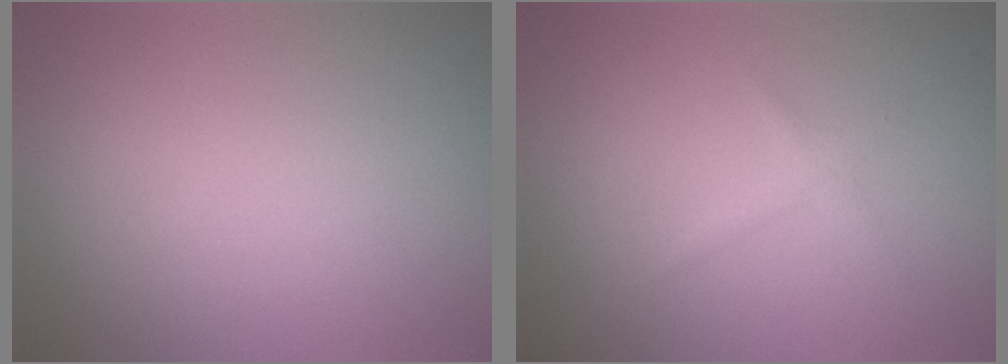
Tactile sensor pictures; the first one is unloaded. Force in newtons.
{"total": 1.0, "press": 1.0, "slide": 0.1}